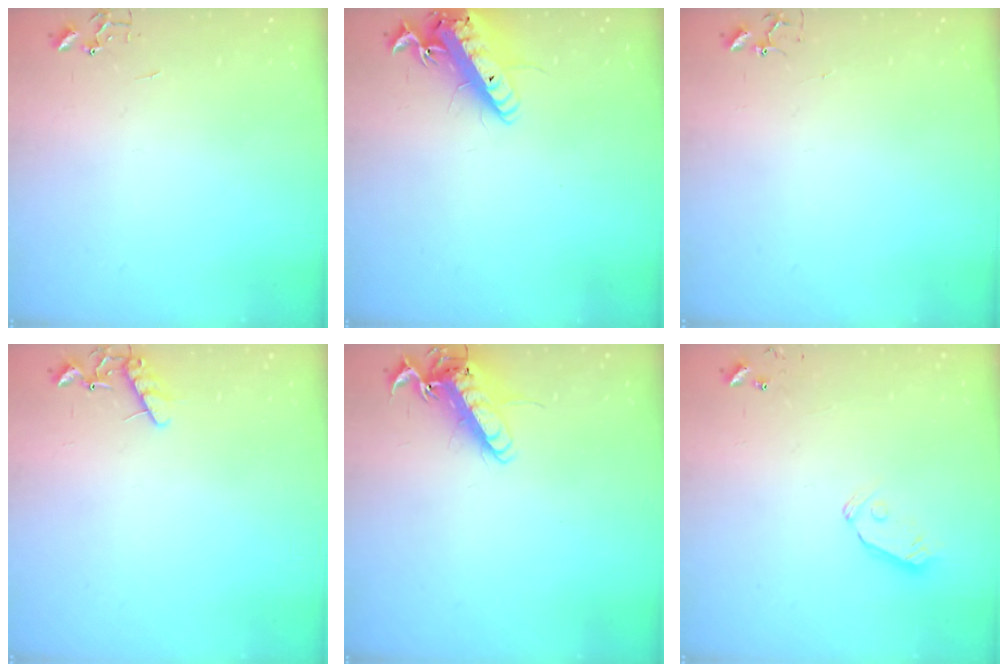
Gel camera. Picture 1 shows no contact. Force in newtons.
{"total": 16.3, "press": 16.0, "slide": 3.0}
{"total": 2.9, "press": 2.9, "slide": 0.2}
{"total": 8.2, "press": 8.1, "slide": 0.3}
{"total": 14.6, "press": 14.4, "slide": 2.0}
{"total": 5.5, "press": 5.4, "slide": 0.9}